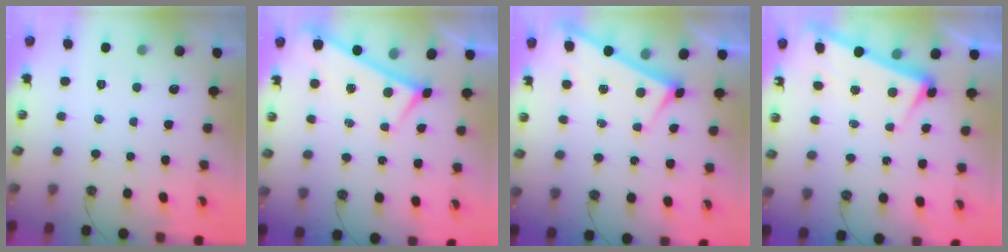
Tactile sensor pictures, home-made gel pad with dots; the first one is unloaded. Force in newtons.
{"total": 0.0}
{"total": 3.2, "press": 3.2, "slide": 0.2}
{"total": 3.0, "press": 2.8, "slide": 0.8}